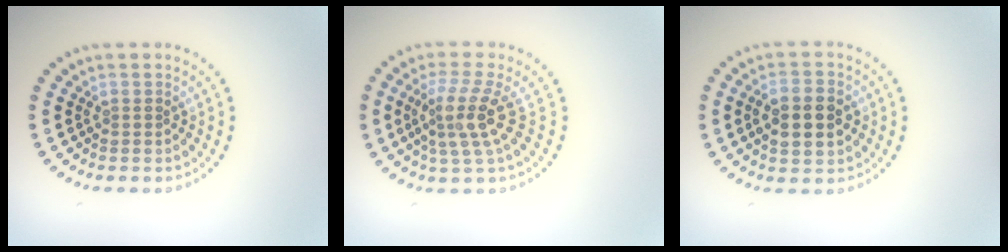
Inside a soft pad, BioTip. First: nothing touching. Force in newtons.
{"total": 3.8, "press": 2.8, "slide": 2.6}
{"total": 4.5, "press": 4.5, "slide": 0.3}